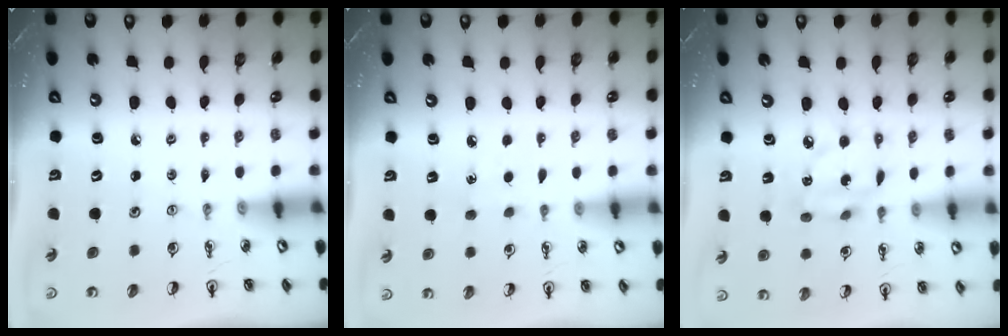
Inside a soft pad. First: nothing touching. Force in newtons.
{"total": 3.1, "press": 3.1, "slide": 0.3}
{"total": 8.6, "press": 8.5, "slide": 0.4}